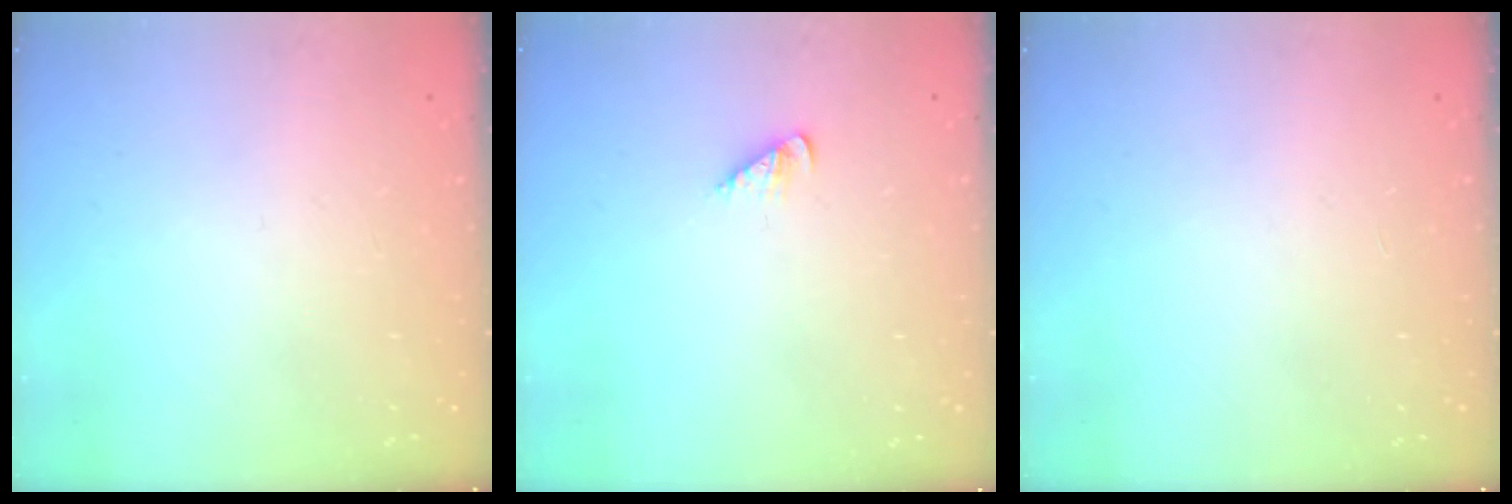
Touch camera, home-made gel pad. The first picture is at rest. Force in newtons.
{"total": 1.6, "press": 1.6, "slide": 0.3}
{"total": 0.0}